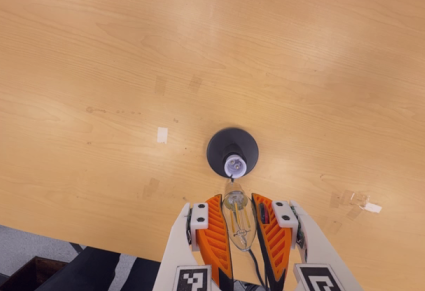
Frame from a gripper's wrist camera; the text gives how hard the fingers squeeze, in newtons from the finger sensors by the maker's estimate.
{"total": 21.8, "left": 24.6, "right": 18.9}